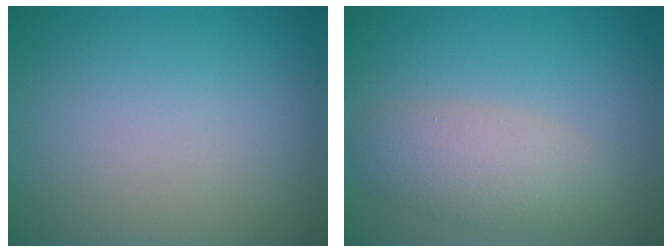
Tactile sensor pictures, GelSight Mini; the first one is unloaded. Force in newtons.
{"total": 3.6, "press": 3.6, "slide": 0.4}